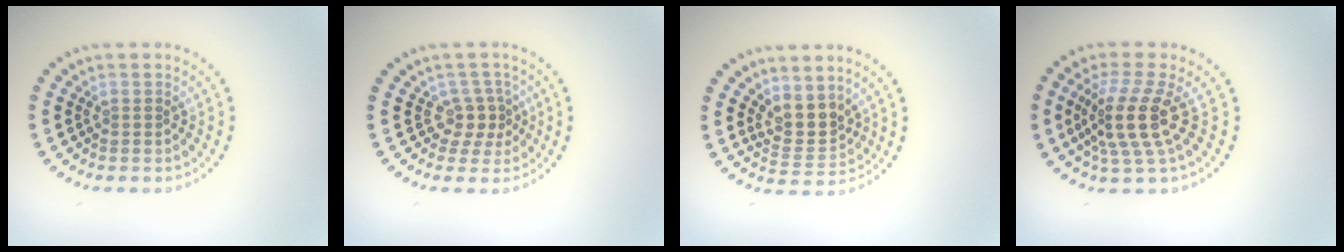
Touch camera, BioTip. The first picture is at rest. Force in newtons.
{"total": 2.2, "press": 1.7, "slide": 1.4}
{"total": 2.9, "press": 2.3, "slide": 1.8}
{"total": 4.3, "press": 3.3, "slide": 2.8}